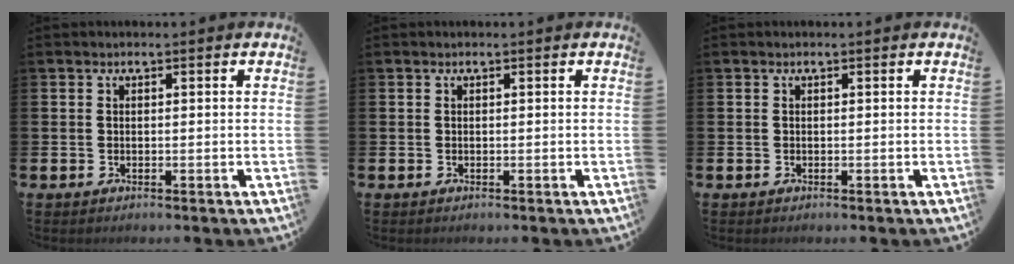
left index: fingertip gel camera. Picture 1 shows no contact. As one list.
[{"total": 0.0}, {"total": 0.0}]